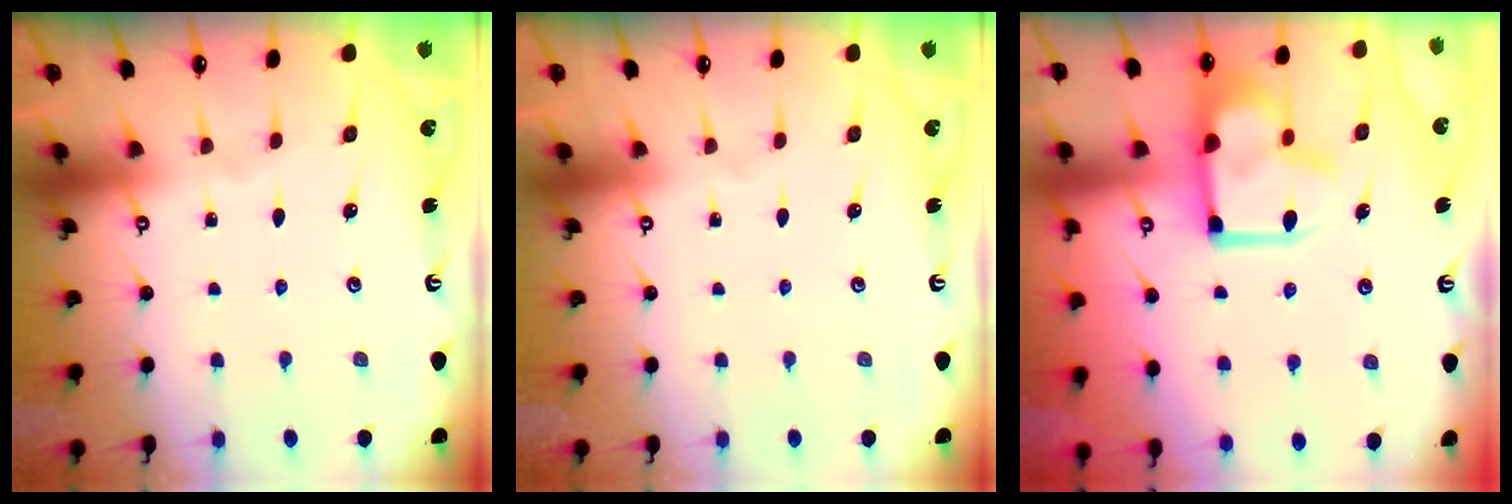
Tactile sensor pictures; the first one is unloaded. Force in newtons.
{"total": 0.0}
{"total": 10.4, "press": 10.3, "slide": 1.4}